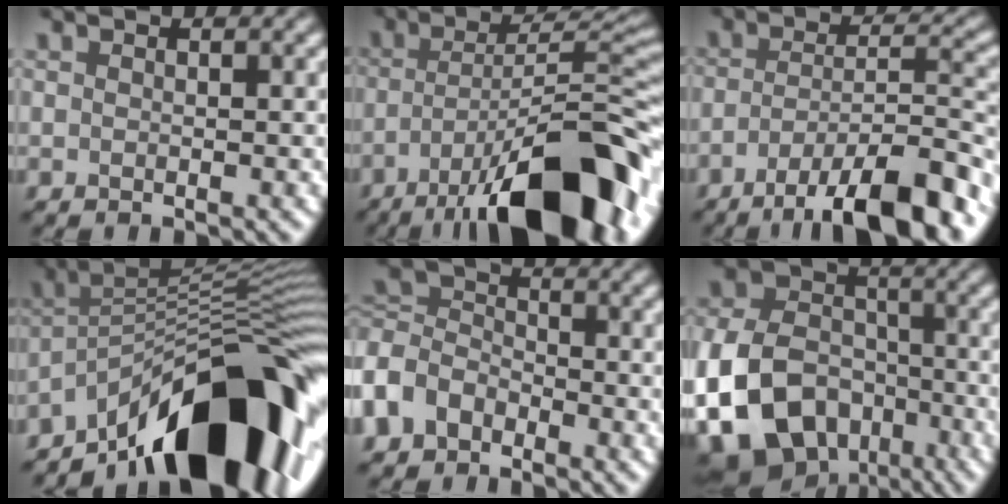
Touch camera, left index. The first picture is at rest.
{"total": 14.8, "force": [-8.1, 3.9, 11.8], "torque": [-0.179, 0.000, -0.132]}
{"total": 10.2, "force": [-6.7, 2.4, 7.3], "torque": [-0.106, 0.008, -0.114]}
{"total": 15.0, "force": [-9.2, 4.6, 11.0], "torque": [-0.141, 0.017, -0.159]}
{"total": 5.1, "force": [-3.0, 3.7, 1.9], "torque": [-0.043, 0.010, -0.079]}
{"total": 13.6, "force": [-6.1, 9.8, 7.1], "torque": [-0.160, -0.034, -0.116]}